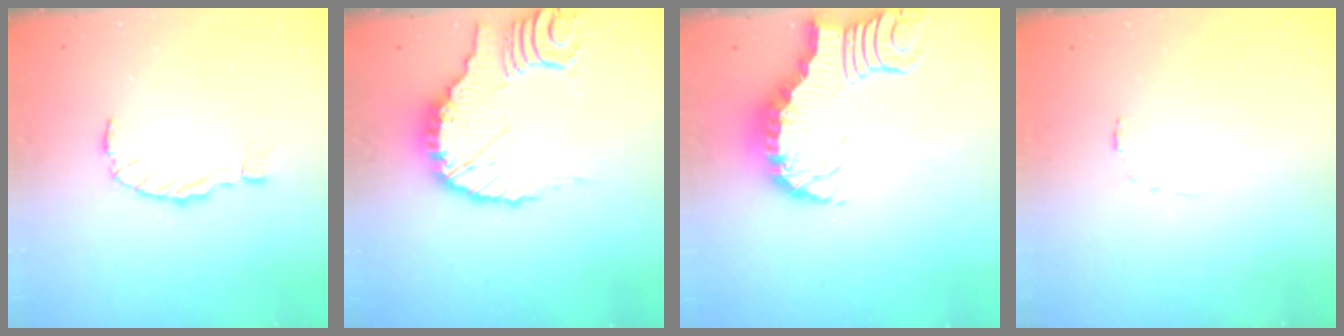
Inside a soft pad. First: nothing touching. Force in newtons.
{"total": 14.8, "press": 14.7, "slide": 1.5}
{"total": 3.4, "press": 3.4, "slide": 0.5}
{"total": 2.5, "press": 2.5, "slide": 0.5}